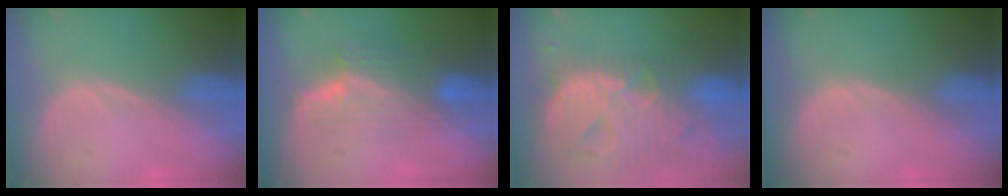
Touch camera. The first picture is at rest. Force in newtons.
{"total": 7.6, "press": 6.7, "slide": 3.5}
{"total": 13.8, "press": 11.7, "slide": 7.2}
{"total": 0.0}